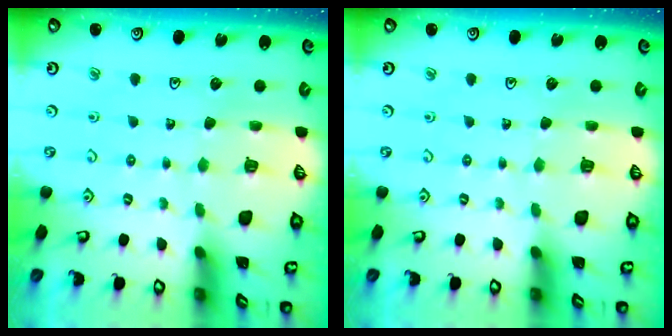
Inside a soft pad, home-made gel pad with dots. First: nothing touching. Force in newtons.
{"total": 0.0}